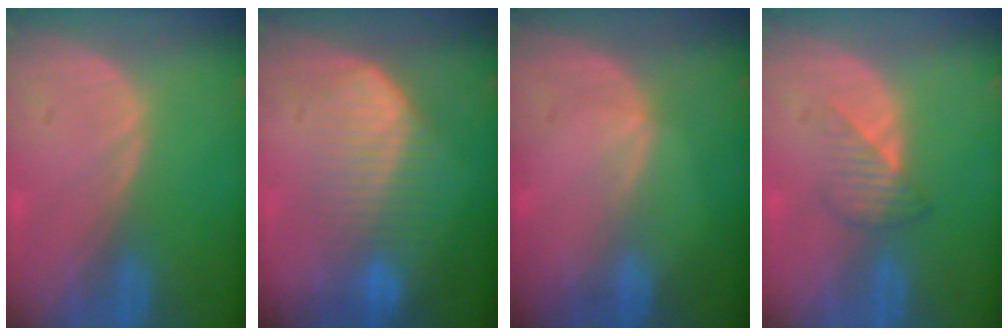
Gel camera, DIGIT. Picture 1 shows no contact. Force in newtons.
{"total": 6.7, "press": 6.6, "slide": 1.4}
{"total": 1.2, "press": 0.7, "slide": 0.9}
{"total": 3.5, "press": 3.2, "slide": 1.5}